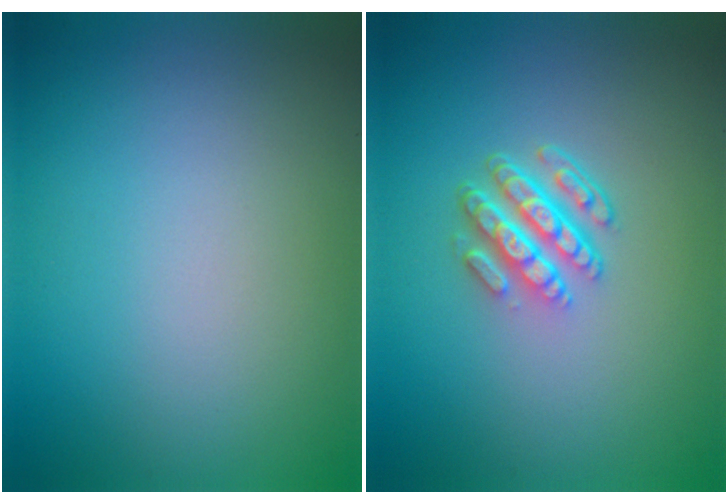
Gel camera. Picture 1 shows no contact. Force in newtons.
{"total": 4.3, "press": 3.0, "slide": 3.0}